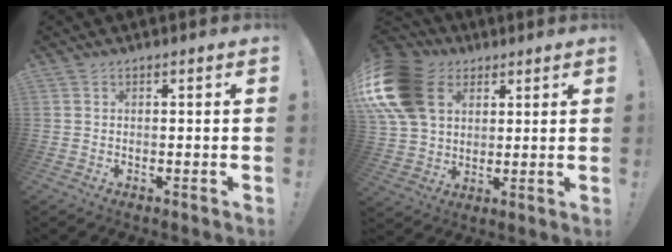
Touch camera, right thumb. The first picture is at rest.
{"total": 20.4, "force": [6.7, 15.1, 12.0], "torque": [-0.231, -0.017, 0.126]}